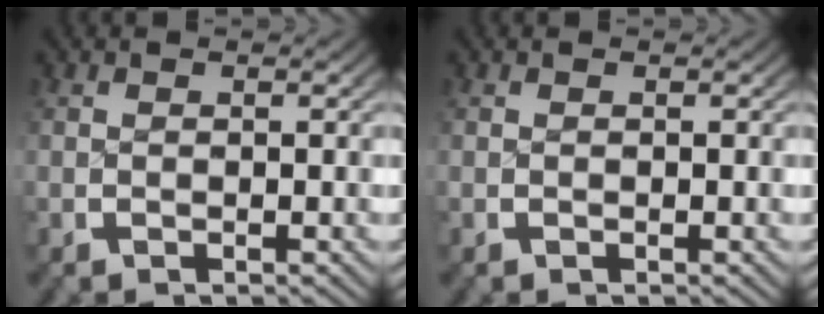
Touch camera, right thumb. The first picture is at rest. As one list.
[{"total": 0.0}]